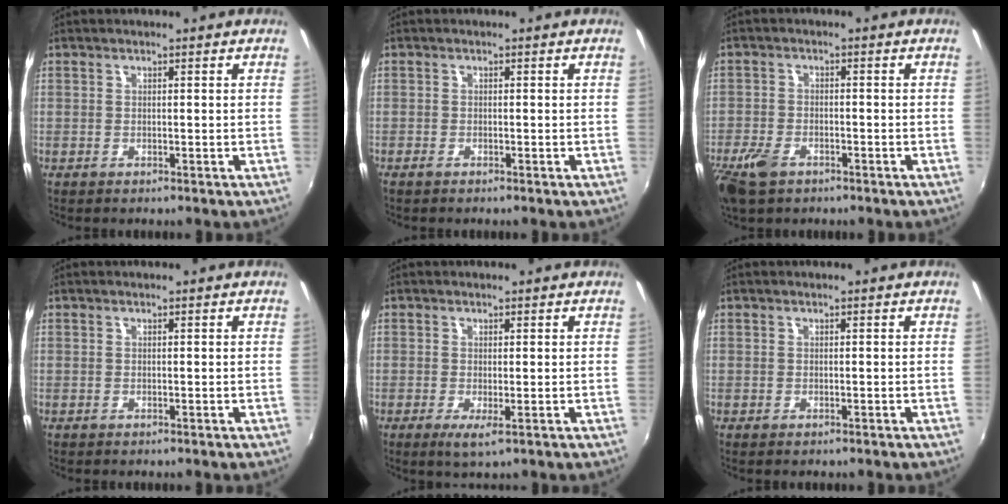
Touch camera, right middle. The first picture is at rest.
{"total": 0.9, "force": [-0.8, 0.2, 0.3], "torque": [-0.007, -0.003, -0.018]}
{"total": 6.9, "force": [-4.5, 3.7, 3.7], "torque": [-0.102, -0.013, -0.087]}
{"total": 0.0}
{"total": 2.6, "force": [-0.7, 0.3, 2.5], "torque": [-0.047, -0.011, -0.008]}
{"total": 0.0}